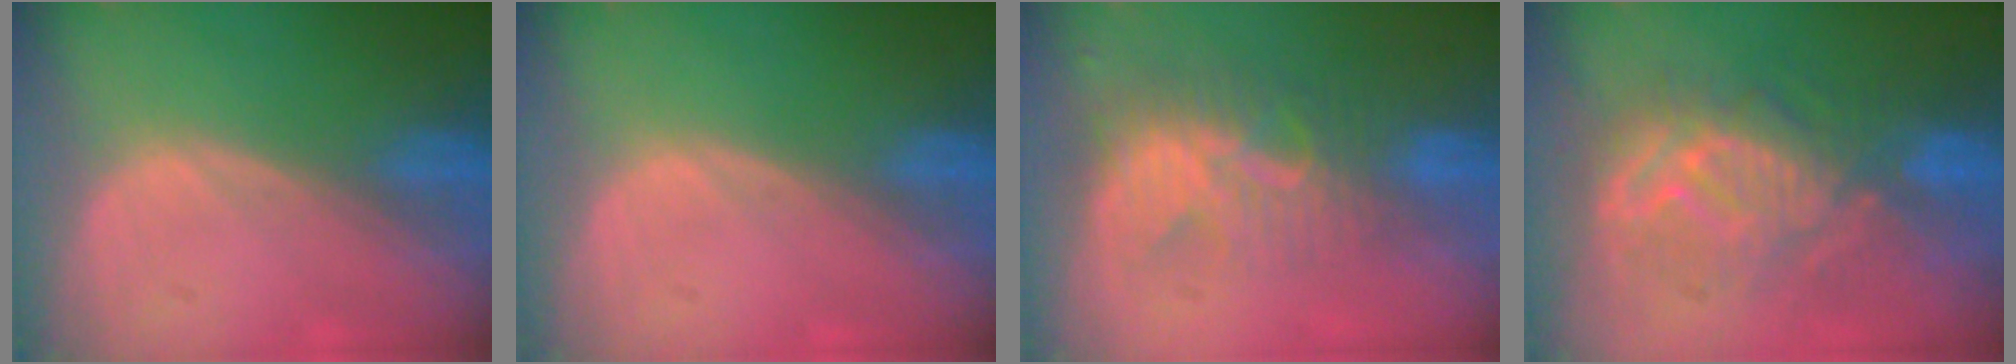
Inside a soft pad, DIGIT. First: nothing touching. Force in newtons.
{"total": 0.0}
{"total": 8.7, "press": 7.6, "slide": 4.3}
{"total": 9.4, "press": 9.4, "slide": 0.6}